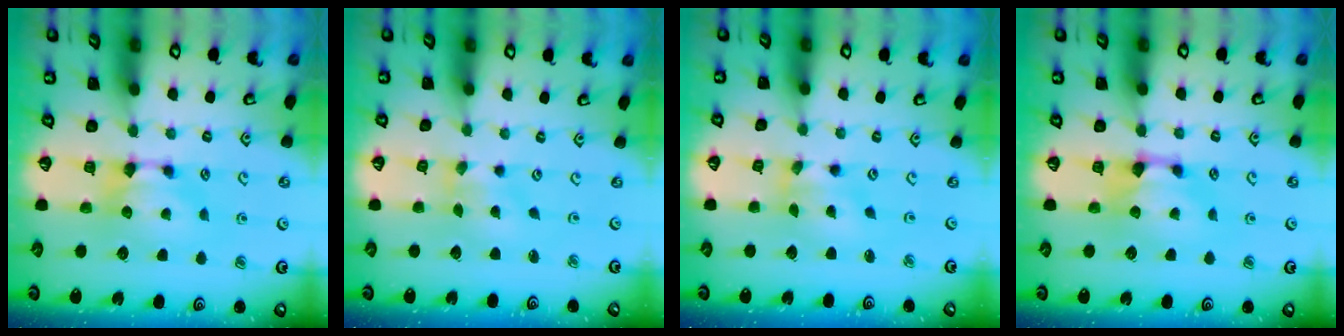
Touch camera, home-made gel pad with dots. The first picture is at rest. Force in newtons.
{"total": 2.1, "press": 1.8, "slide": 1.0}
{"total": 2.3, "press": 1.7, "slide": 1.5}
{"total": 0.8, "press": 0.2, "slide": 0.7}